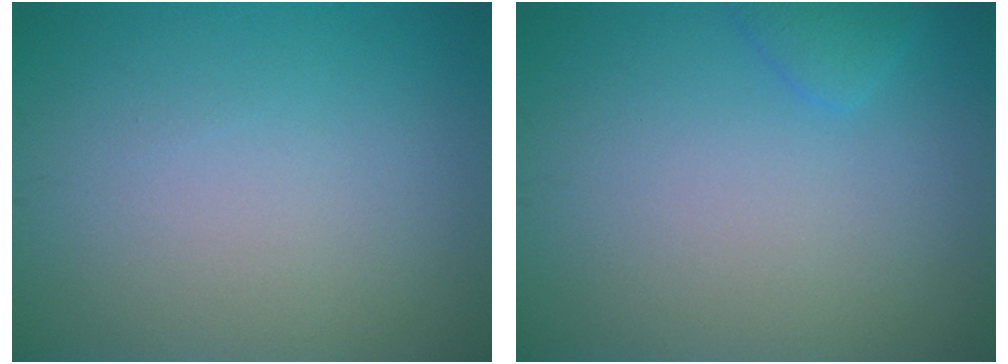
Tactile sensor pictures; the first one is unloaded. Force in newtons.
{"total": 1.3, "press": 1.3, "slide": 0.1}